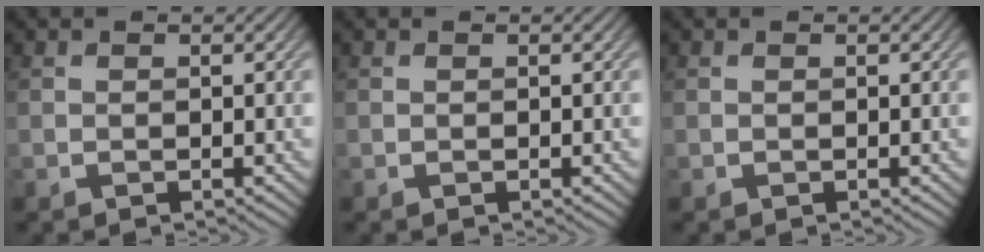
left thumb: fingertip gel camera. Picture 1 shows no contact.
{"total": 0.0}
{"total": 0.0}